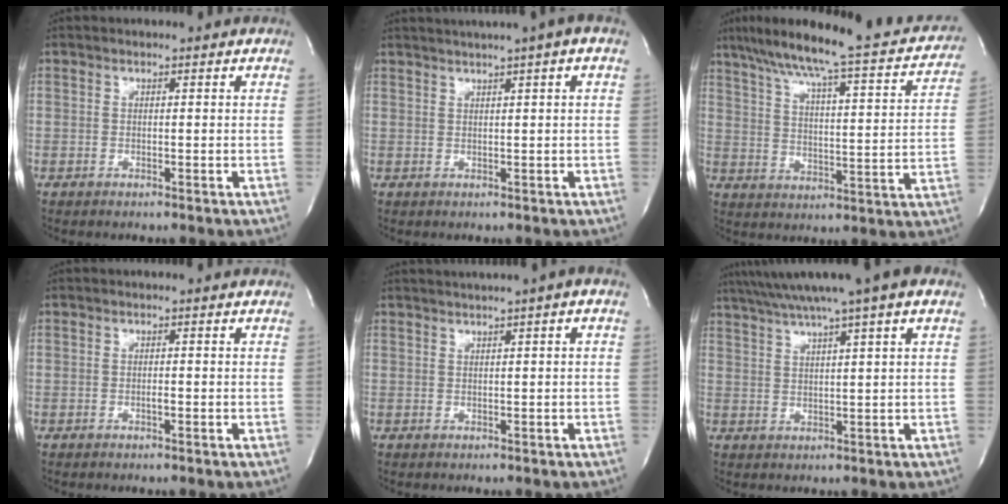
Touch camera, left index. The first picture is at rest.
{"total": 6.2, "force": [4.1, -0.7, 4.6], "torque": [-0.073, 0.027, 0.056]}
{"total": 23.6, "force": [20.3, 3.1, 11.5], "torque": [-0.180, -0.008, 0.265]}
{"total": 0.5, "force": [-0.3, 0.1, 0.5], "torque": [-0.007, 0.001, -0.005]}
{"total": 3.6, "force": [2.0, -0.3, 3.0], "torque": [-0.053, 0.017, 0.033]}
{"total": 11.2, "force": [7.9, -0.7, 7.9], "torque": [-0.137, 0.034, 0.113]}